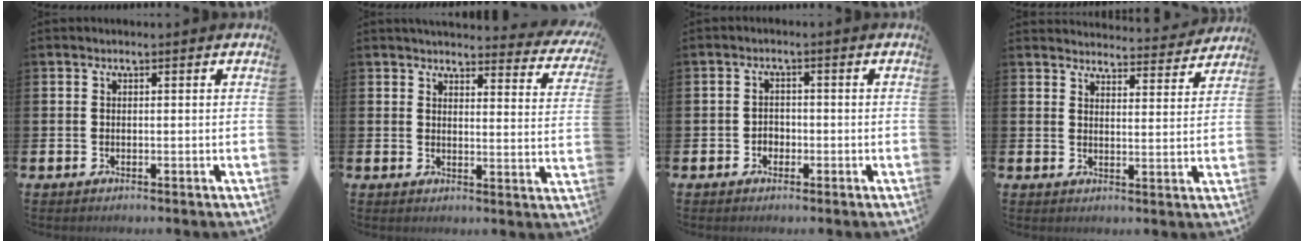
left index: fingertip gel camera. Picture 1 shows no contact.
{"total": 3.8, "force": [3.6, 0.9, 0.8], "torque": [-0.015, -0.028, 0.058]}
{"total": 1.8, "force": [-0.8, 1.5, 0.5], "torque": [-0.007, 0.001, -0.019]}
{"total": 4.1, "force": [4.1, 0.3, 0.1], "torque": [0.000, -0.036, 0.069]}